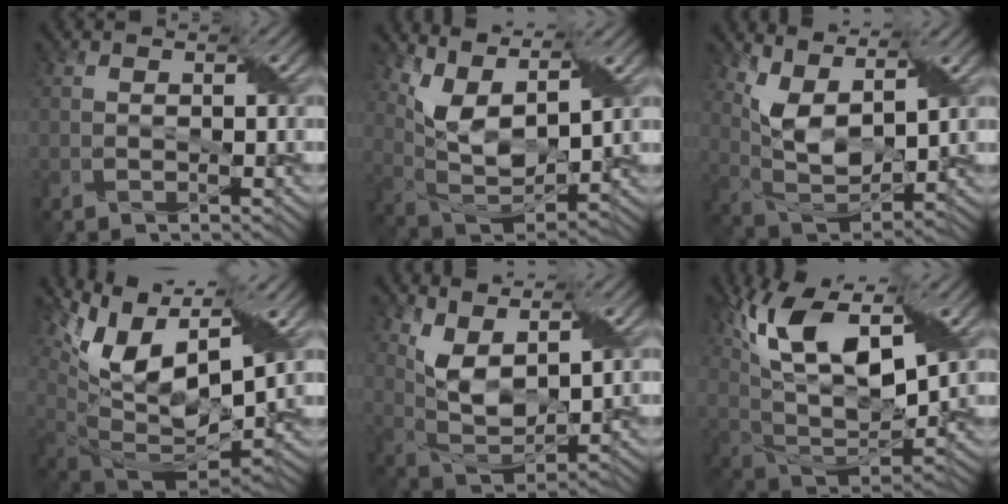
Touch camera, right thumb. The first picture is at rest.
{"total": 9.2, "force": [4.9, 4.1, 6.6], "torque": [-0.152, -0.003, 0.099]}
{"total": 8.3, "force": [4.4, 3.8, 6.0], "torque": [-0.135, -0.003, 0.087]}
{"total": 16.2, "force": [6.5, 7.2, 13.0], "torque": [-0.266, 0.017, 0.113]}
{"total": 7.5, "force": [4.2, 3.3, 5.3], "torque": [-0.119, -0.003, 0.085]}
{"total": 17.5, "force": [8.0, 8.5, 13.1], "torque": [-0.281, 0.033, 0.140]}